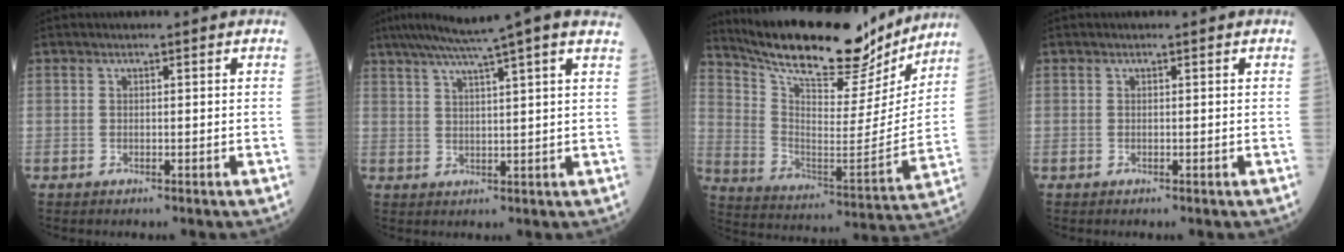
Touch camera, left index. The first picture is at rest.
{"total": 12.2, "force": [9.5, -0.9, 7.6], "torque": [-0.128, 0.041, 0.121]}
{"total": 23.5, "force": [20.6, 5.3, 10.1], "torque": [-0.175, -0.018, 0.314]}
{"total": 0.0}